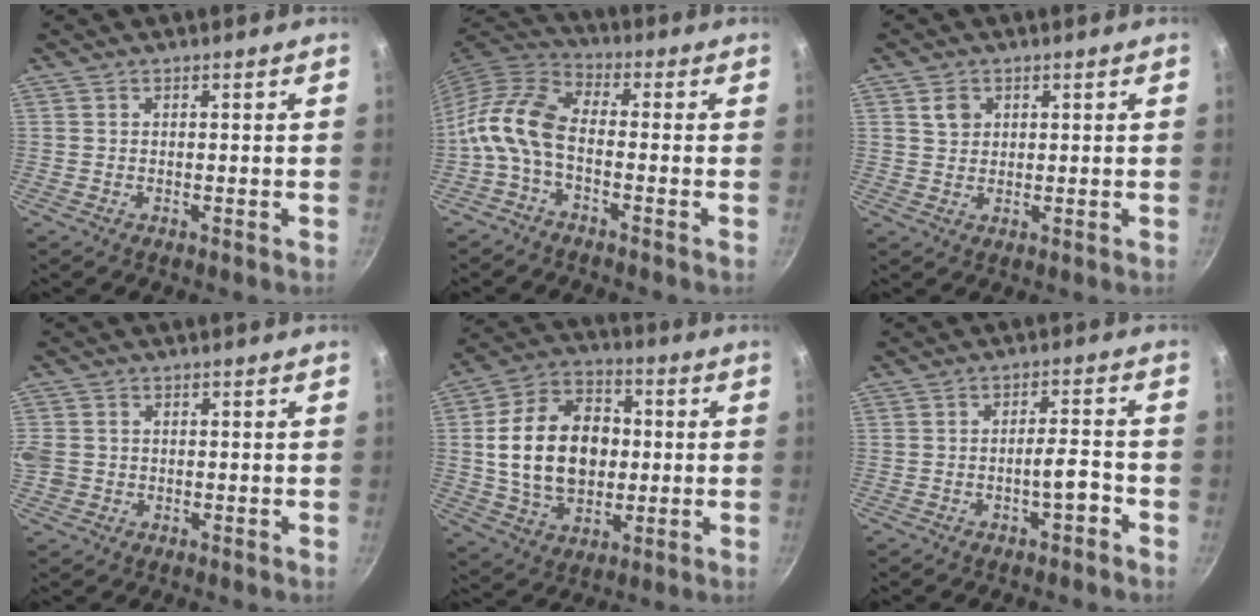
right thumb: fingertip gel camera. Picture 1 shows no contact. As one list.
[{"total": 9.7, "force": [-2.7, 5.2, 7.7], "torque": [-0.165, 0.038, -0.071]}, {"total": 3.2, "force": [1.2, 2.6, 1.4], "torque": [-0.010, 0.001, 0.022]}, {"total": 4.6, "force": [-0.5, 4.0, 2.1], "torque": [-0.047, 0.003, -0.010]}, {"total": 19.1, "force": [0.7, 13.6, 13.5], "torque": [-0.204, 0.020, 0.014]}, {"total": 4.3, "force": [-2.4, 1.1, 3.4], "torque": [-0.045, 0.028, -0.034]}]